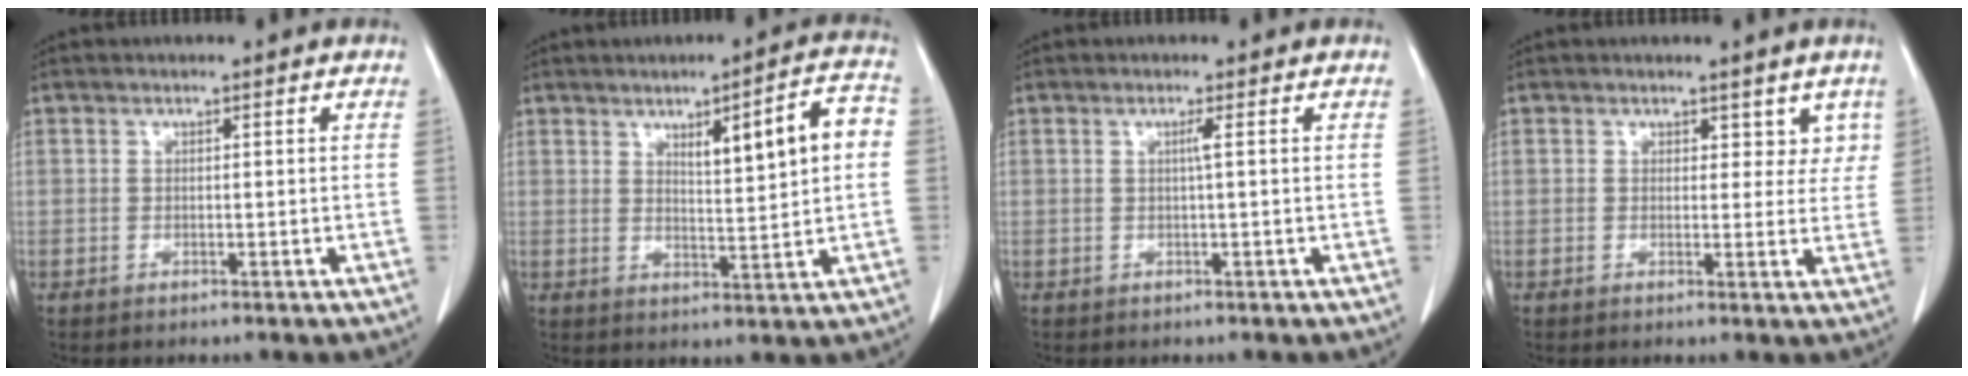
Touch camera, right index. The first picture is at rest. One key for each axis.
{"total": 8.7, "fx": 2.0, "fy": 0.9, "fz": 8.4, "tx": -0.123, "ty": 0.012, "tz": 0.032}
{"total": 1.0, "fx": 0.1, "fy": -0.4, "fz": 0.9, "tx": -0.015, "ty": 0.001, "tz": 0.001}
{"total": 3.4, "fx": 2.2, "fy": 2.3, "fz": 1.4, "tx": 0.008, "ty": -0.002, "tz": 0.023}